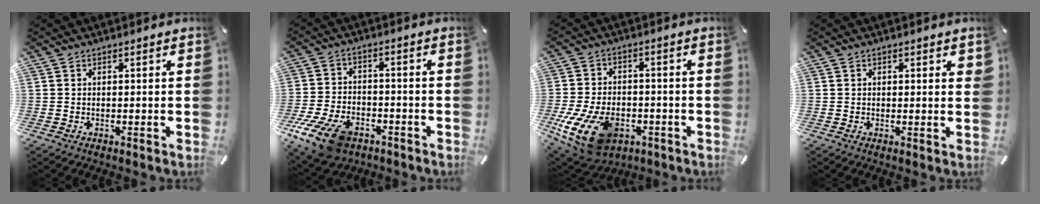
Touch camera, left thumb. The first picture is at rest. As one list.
[{"total": 12.9, "force": [-7.4, 7.6, 7.3], "torque": [-0.150, 0.040, -0.130]}, {"total": 16.8, "force": [-6.4, 10.9, 11.0], "torque": [-0.216, 0.032, -0.101]}, {"total": 1.1, "force": [0.5, 0.6, 0.8], "torque": [-0.006, 0.001, 0.006]}]